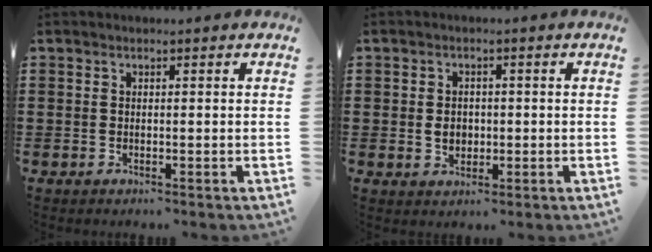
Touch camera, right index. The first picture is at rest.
{"total": 2.6, "force": [-0.2, 1.9, 1.8], "torque": [-0.031, 0.000, -0.006]}